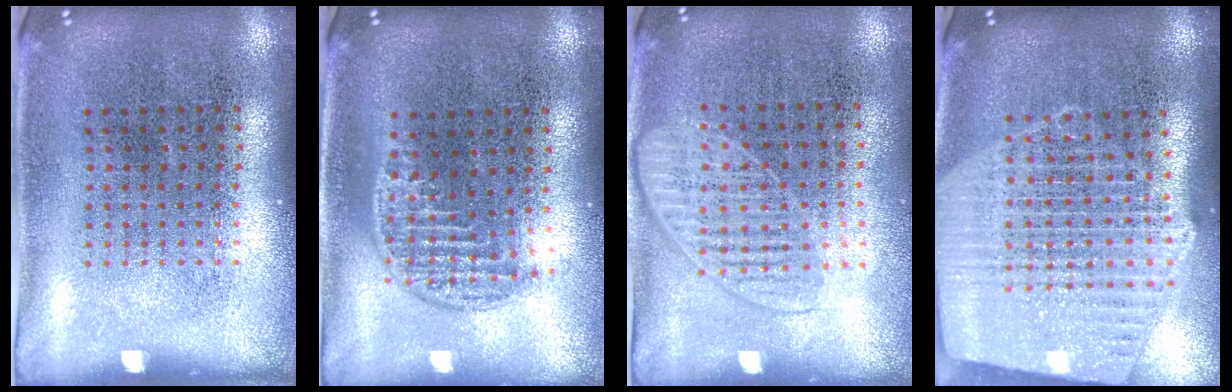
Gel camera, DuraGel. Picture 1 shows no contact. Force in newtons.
{"total": 1.2, "press": 1.0, "slide": 0.7}
{"total": 1.4, "press": 1.3, "slide": 0.7}
{"total": 2.6, "press": 2.2, "slide": 1.4}